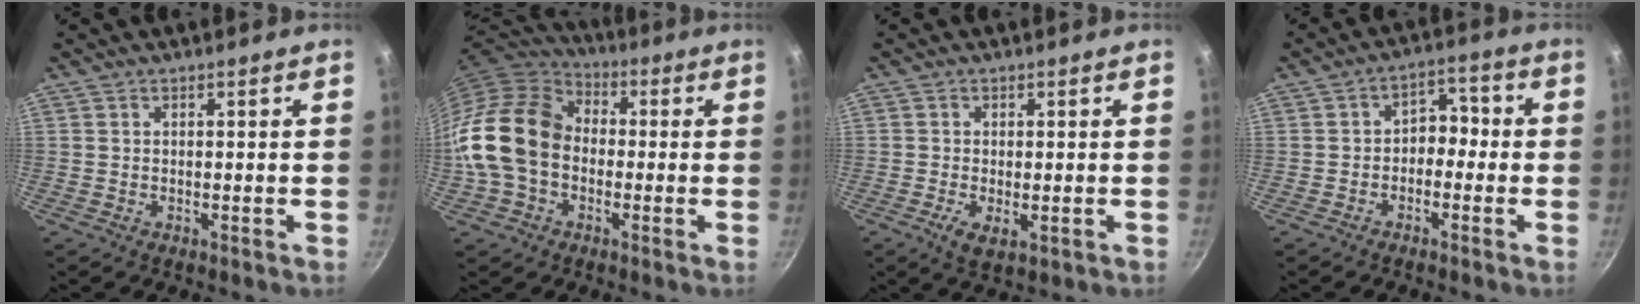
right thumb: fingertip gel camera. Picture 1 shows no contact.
{"total": 16.9, "force": [-1.5, 12.8, 10.9], "torque": [-0.184, 0.038, -0.039]}
{"total": 3.9, "force": [-1.0, 2.0, 3.2], "torque": [-0.053, -0.010, -0.014]}
{"total": 5.0, "force": [-1.2, 3.7, 3.2], "torque": [-0.009, 0.028, -0.030]}